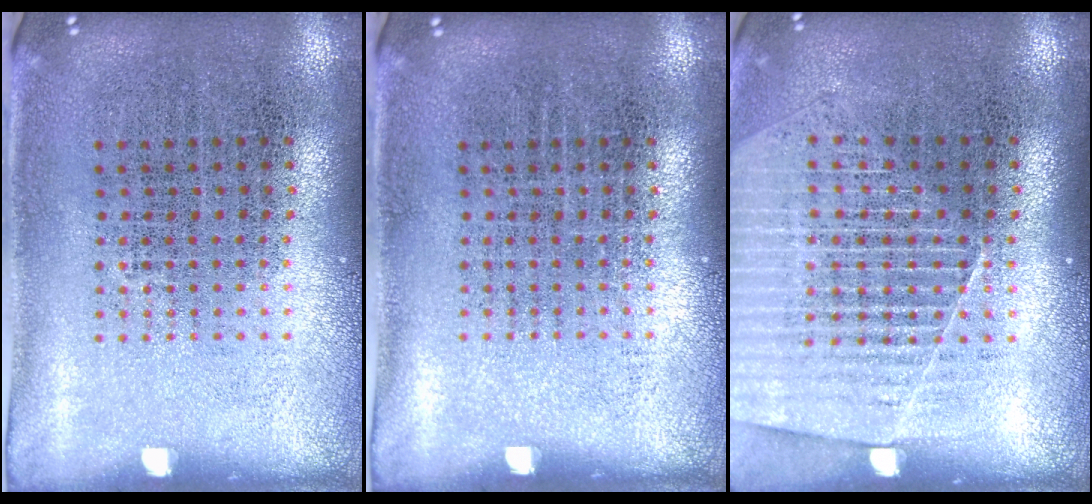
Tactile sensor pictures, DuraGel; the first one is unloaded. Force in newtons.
{"total": 0.0}
{"total": 1.3, "press": 1.3, "slide": 0.3}